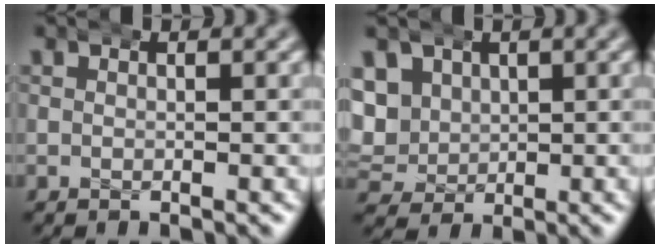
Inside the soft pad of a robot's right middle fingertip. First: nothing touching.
{"total": 8.6, "force": [1.3, 7.8, 3.3], "torque": [-0.103, -0.019, 0.021]}